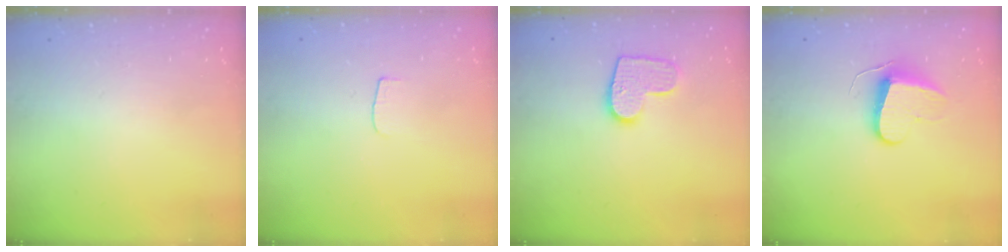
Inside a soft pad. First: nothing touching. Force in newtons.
{"total": 3.0, "press": 3.0, "slide": 0.3}
{"total": 10.3, "press": 10.3, "slide": 0.4}
{"total": 9.3, "press": 9.3, "slide": 0.6}